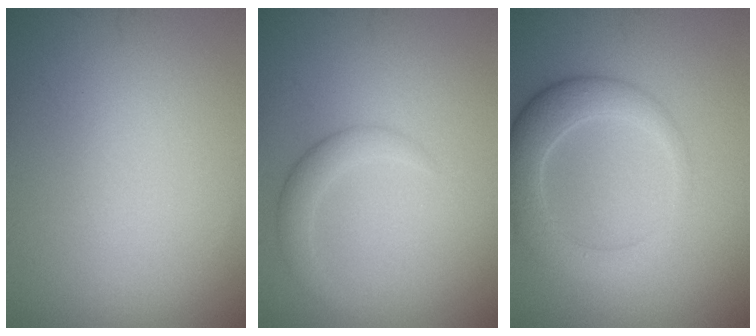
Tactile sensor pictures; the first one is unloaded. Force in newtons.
{"total": 2.0, "press": 2.0, "slide": 0.2}
{"total": 4.2, "press": 4.2, "slide": 0.2}